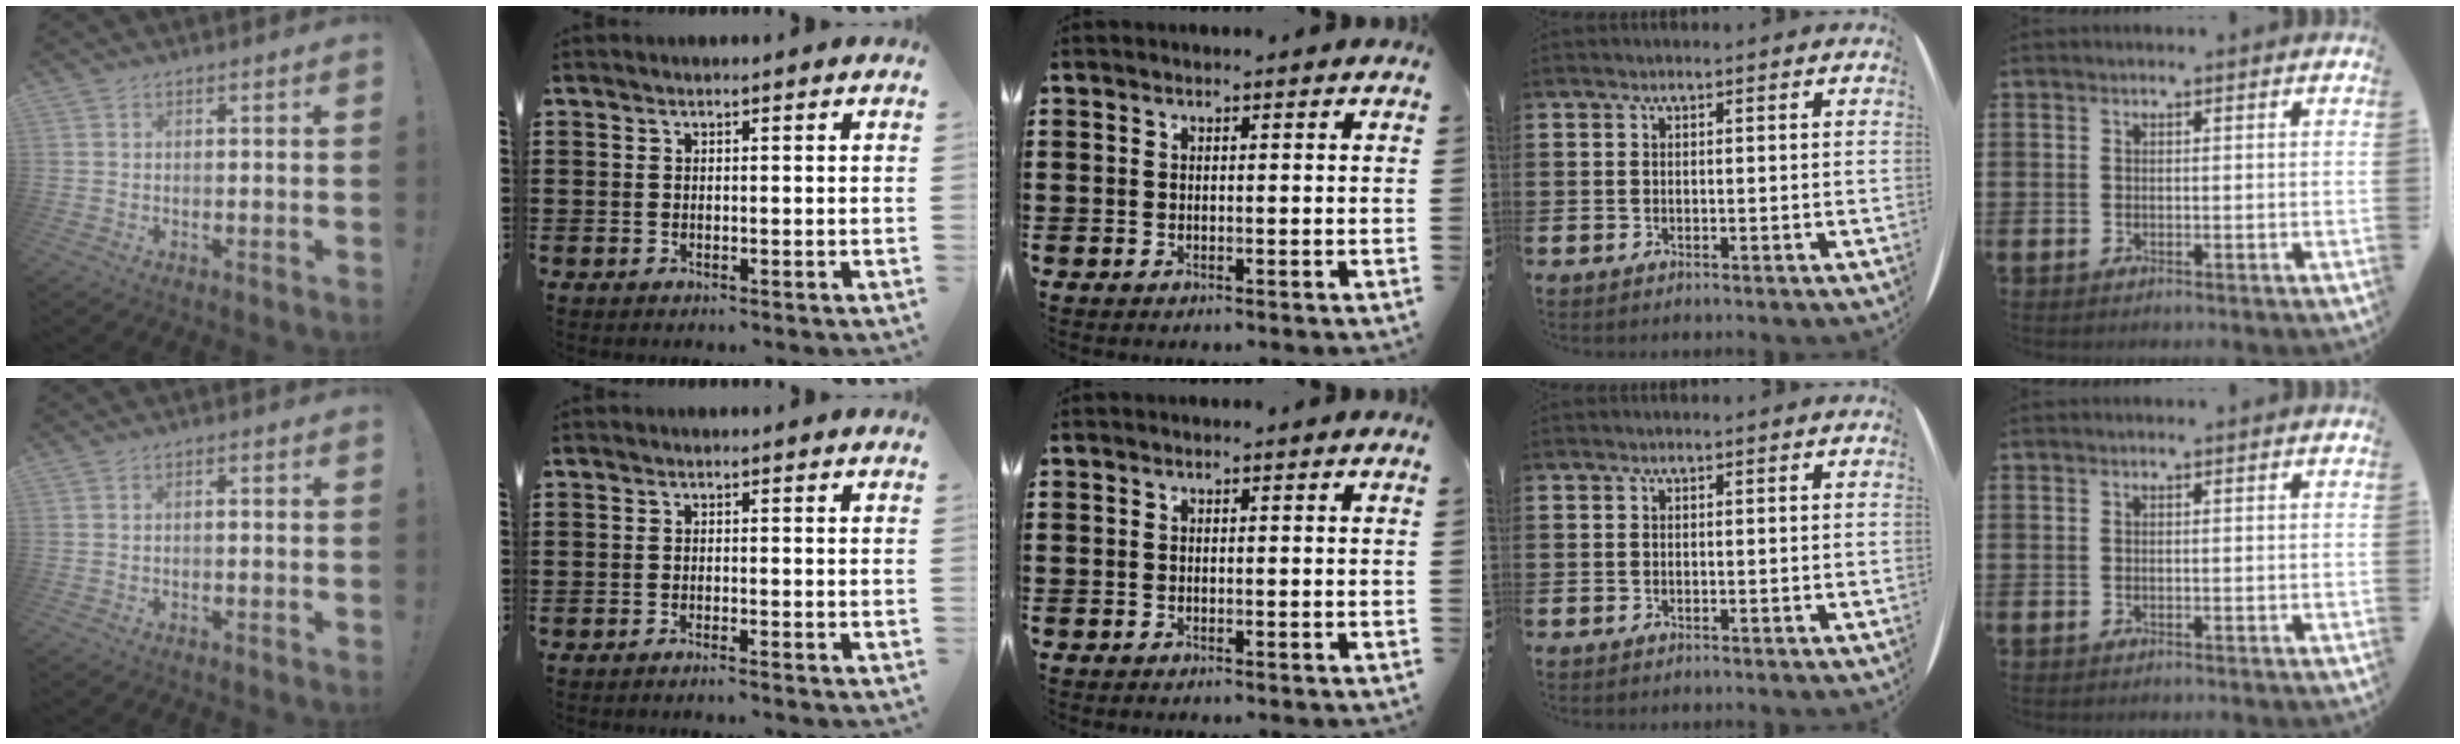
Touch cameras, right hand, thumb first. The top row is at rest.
{"thumb": {"total": 0.9, "force": [-0.7, 0.0, 0.7], "torque": [-0.013, 0.001, -0.011]}, "index": {"total": 1.0, "force": [-0.9, -0.1, 0.3], "torque": [-0.007, 0.000, -0.018]}}